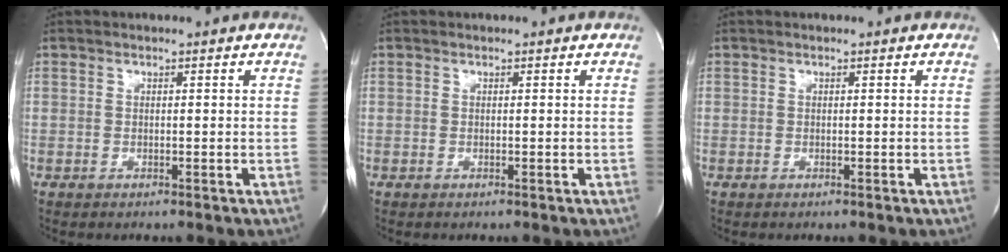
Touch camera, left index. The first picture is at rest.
{"total": 0.0}
{"total": 0.0}